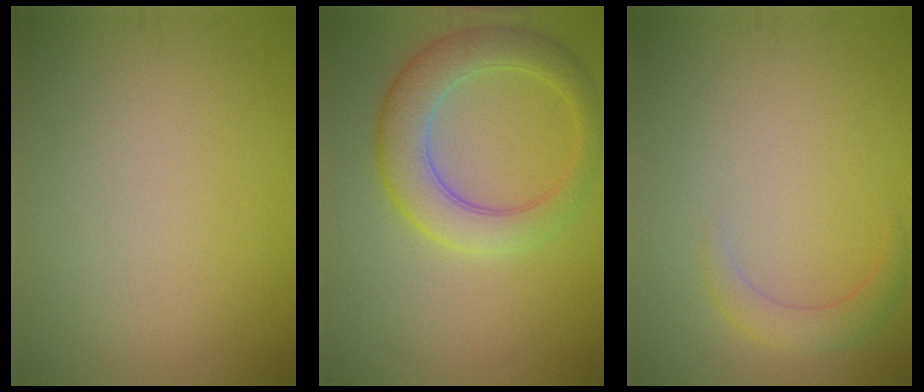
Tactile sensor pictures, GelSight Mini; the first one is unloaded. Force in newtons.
{"total": 5.6, "press": 5.5, "slide": 0.3}
{"total": 2.0, "press": 2.0, "slide": 0.2}